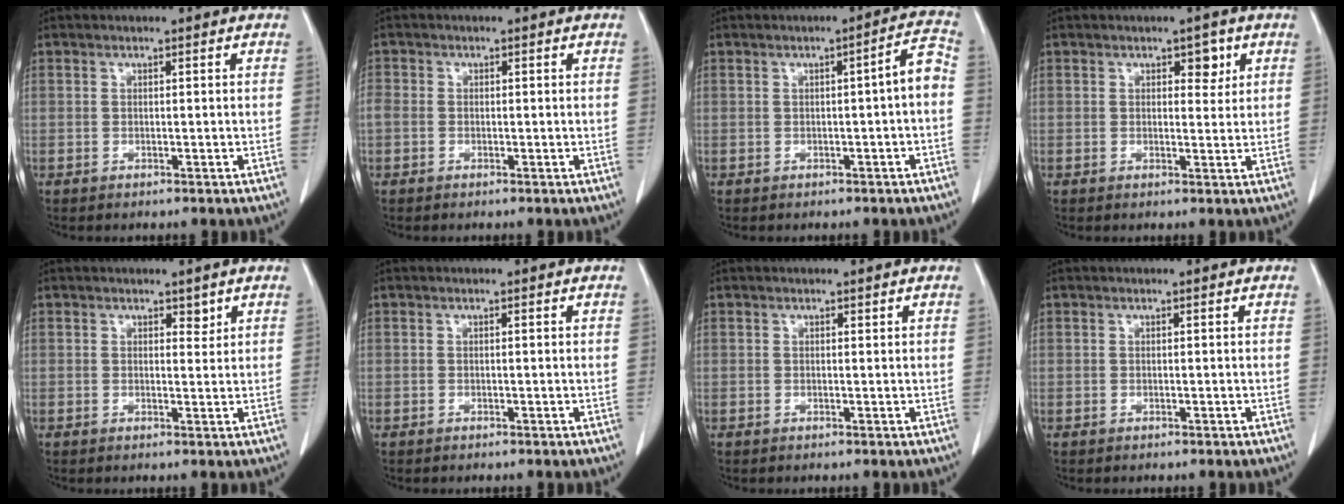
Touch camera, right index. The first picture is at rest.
{"total": 1.8, "force": [-0.2, 1.6, 0.9], "torque": [-0.028, 0.015, -0.003]}
{"total": 3.8, "force": [-0.7, 0.2, 3.7], "torque": [-0.045, 0.012, -0.010]}
{"total": 2.6, "force": [1.3, 1.4, 1.8], "torque": [-0.016, 0.001, 0.016]}
{"total": 1.4, "force": [1.0, 0.8, 0.7], "torque": [-0.005, -0.005, 0.012]}
{"total": 0.0}
{"total": 0.0}
{"total": 0.0}